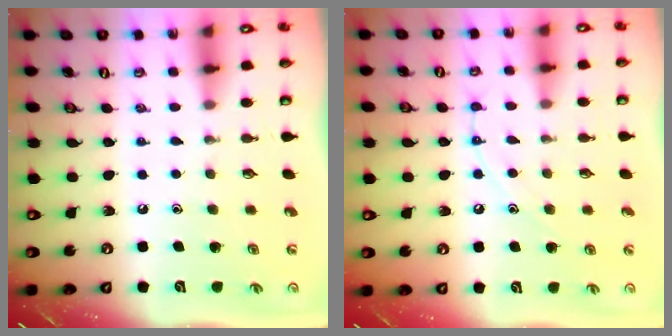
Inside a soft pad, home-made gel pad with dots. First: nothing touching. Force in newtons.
{"total": 7.7, "press": 7.6, "slide": 0.8}